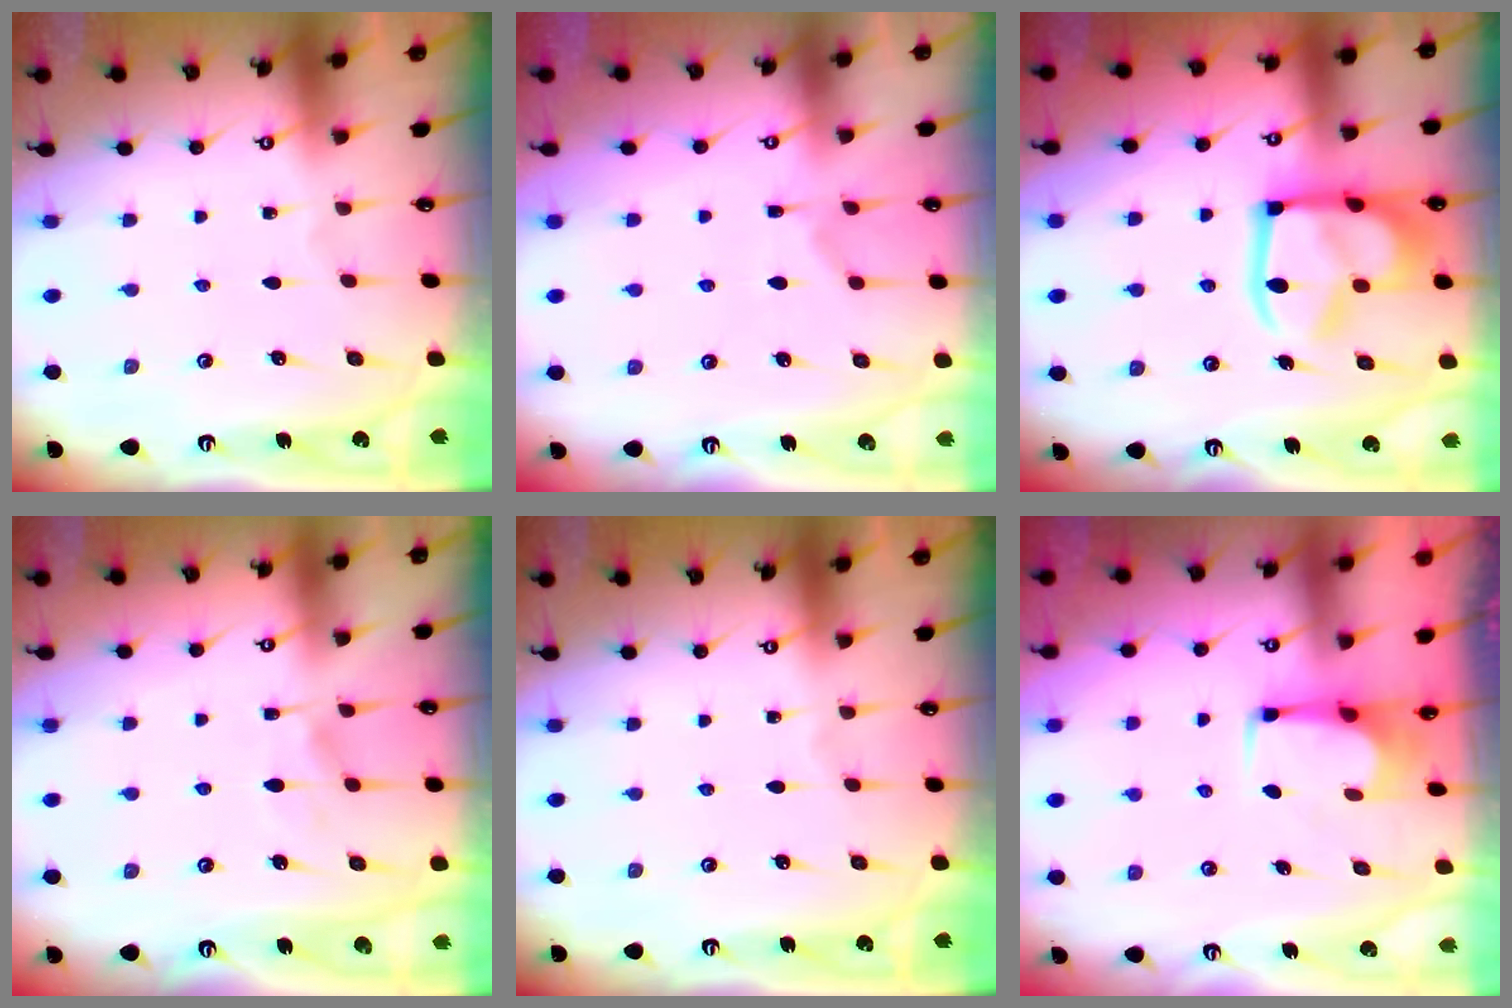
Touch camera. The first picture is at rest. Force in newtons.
{"total": 1.7, "press": 1.0, "slide": 1.3}
{"total": 19.1, "press": 18.9, "slide": 2.2}
{"total": 5.9, "press": 5.9, "slide": 0.6}
{"total": 0.0}
{"total": 2.5, "press": 2.4, "slide": 0.4}